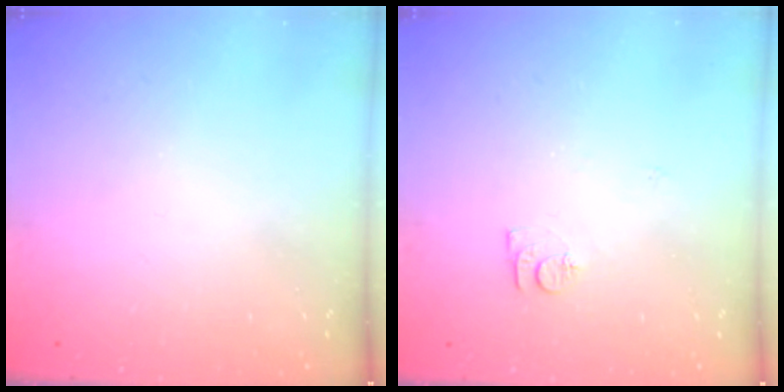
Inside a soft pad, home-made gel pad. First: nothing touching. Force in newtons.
{"total": 7.5, "press": 7.4, "slide": 0.8}